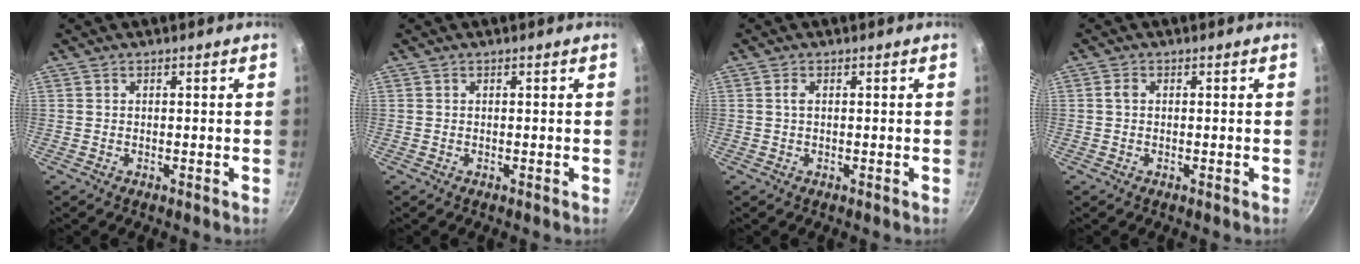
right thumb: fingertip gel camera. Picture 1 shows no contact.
{"total": 0.0}
{"total": 1.0, "force": [0.2, 0.4, 0.9], "torque": [-0.019, 0.001, 0.004]}
{"total": 1.1, "force": [0.1, 0.8, 0.7], "torque": [-0.012, 0.004, 0.001]}